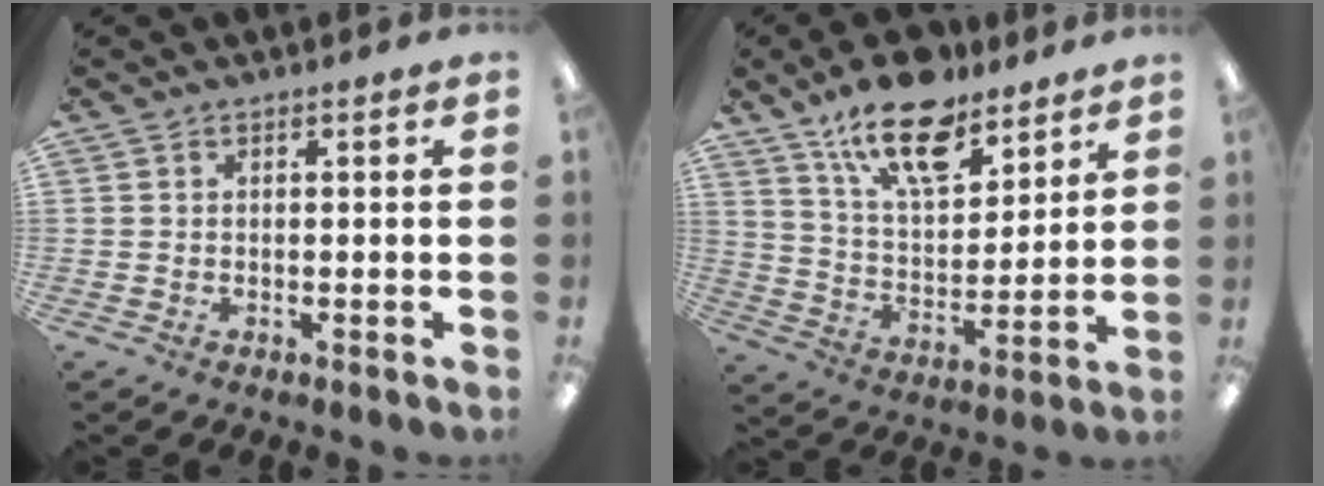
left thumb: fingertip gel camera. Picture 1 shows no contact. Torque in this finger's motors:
{"motor_torque": [0.18, 0.18, 1.37, -1.40, 0.17]}